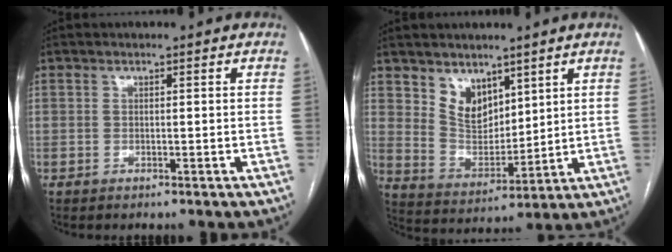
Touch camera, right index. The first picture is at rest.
{"total": 7.7, "force": [4.9, 4.8, 3.6], "torque": [-0.067, -0.003, 0.106]}